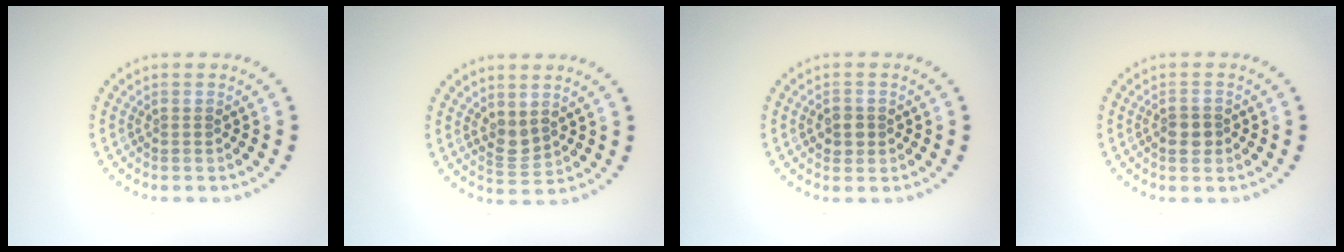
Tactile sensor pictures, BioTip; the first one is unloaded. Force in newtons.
{"total": 1.8, "press": 1.5, "slide": 1.0}
{"total": 1.7, "press": 1.7, "slide": 0.3}
{"total": 1.8, "press": 1.7, "slide": 0.6}